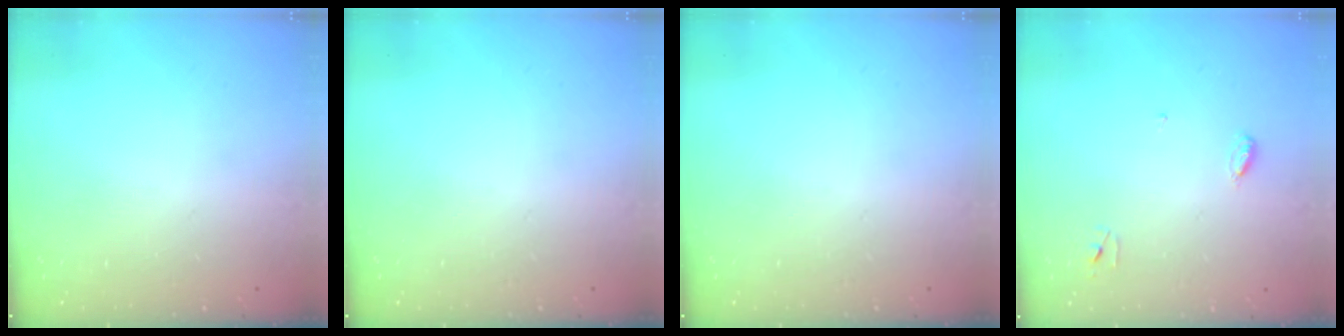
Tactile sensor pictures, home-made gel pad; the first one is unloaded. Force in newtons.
{"total": 0.0}
{"total": 0.0}
{"total": 3.5, "press": 3.4, "slide": 0.4}